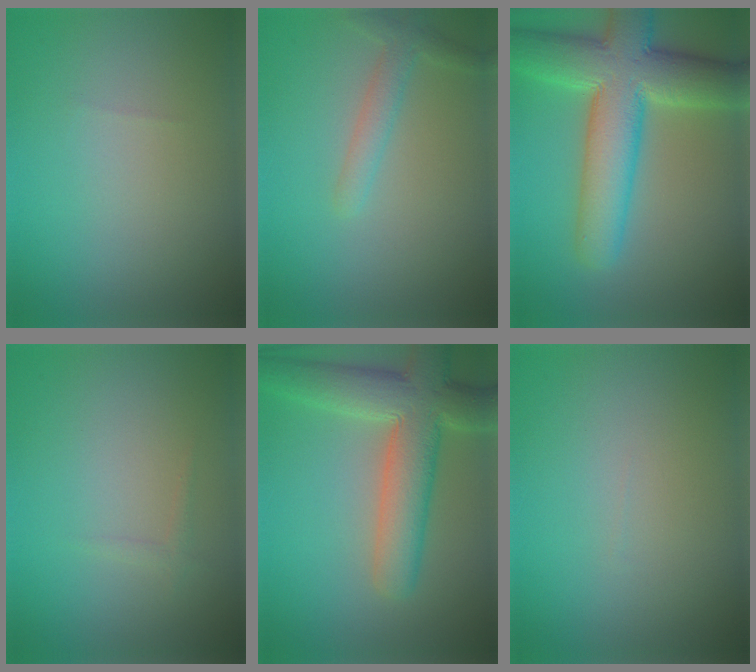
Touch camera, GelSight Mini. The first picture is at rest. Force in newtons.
{"total": 2.2, "press": 2.2, "slide": 0.1}
{"total": 10.8, "press": 10.8, "slide": 0.6}
{"total": 0.7, "press": 0.7, "slide": 0.0}
{"total": 8.1, "press": 8.1, "slide": 0.6}
{"total": 0.0}